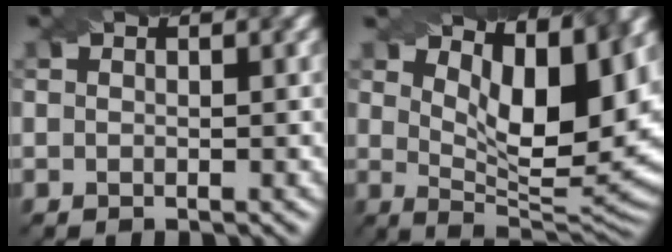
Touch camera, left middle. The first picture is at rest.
{"total": 10.0, "force": [4.5, 3.7, 8.1], "torque": [-0.130, -0.005, 0.075]}